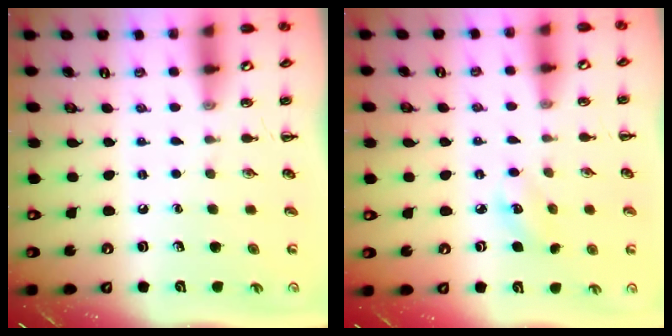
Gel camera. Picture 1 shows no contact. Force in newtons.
{"total": 3.5, "press": 3.4, "slide": 0.8}